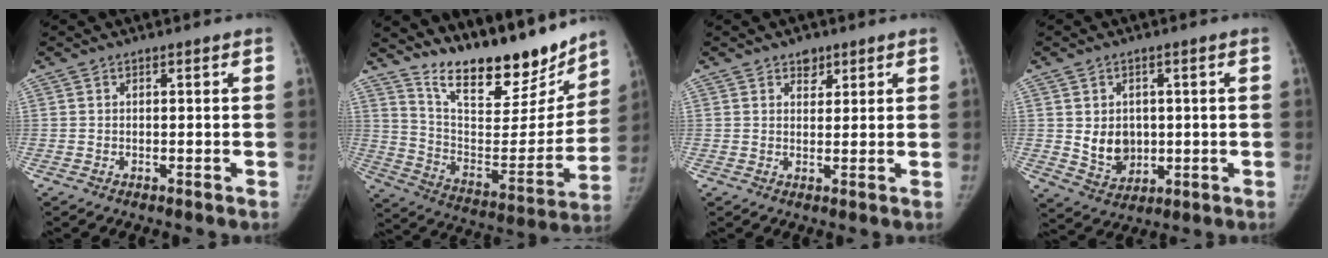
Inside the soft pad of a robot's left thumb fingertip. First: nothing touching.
{"total": 24.8, "force": [20.0, 8.0, 12.3], "torque": [-0.151, -0.109, 0.310]}
{"total": 2.8, "force": [1.8, 1.9, 1.0], "torque": [0.005, -0.011, 0.027]}
{"total": 7.1, "force": [0.3, 5.8, 4.1], "torque": [-0.035, -0.009, 0.023]}